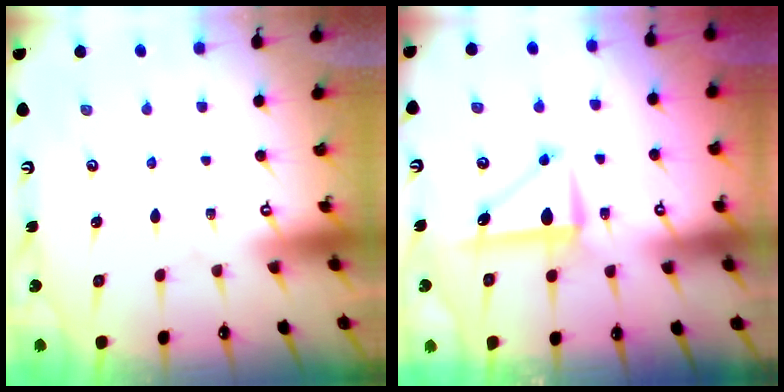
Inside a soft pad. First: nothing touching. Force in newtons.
{"total": 8.1, "press": 8.1, "slide": 0.5}